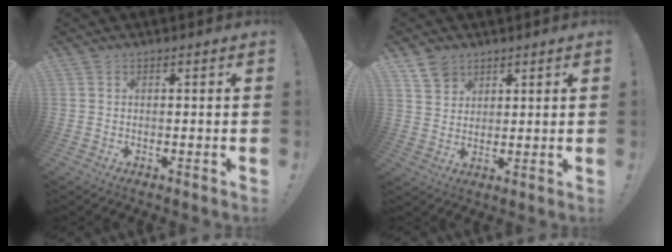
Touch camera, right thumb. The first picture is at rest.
{"total": 5.7, "force": [4.2, 3.8, 0.9], "torque": [-0.012, -0.027, 0.080]}